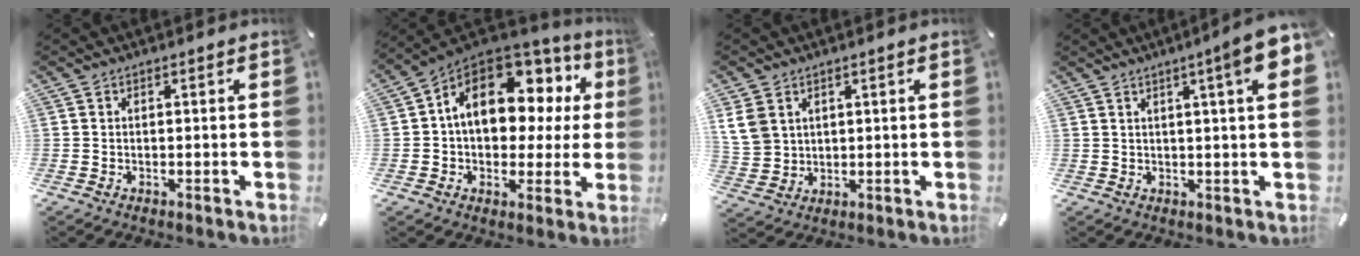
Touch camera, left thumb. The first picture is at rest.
{"total": 16.5, "force": [5.5, 11.1, 11.0], "torque": [-0.171, -0.024, 0.099]}
{"total": 7.0, "force": [3.1, 5.8, 2.4], "torque": [-0.073, 0.003, 0.062]}
{"total": 8.6, "force": [4.0, 0.8, 7.6], "torque": [-0.116, -0.013, 0.060]}